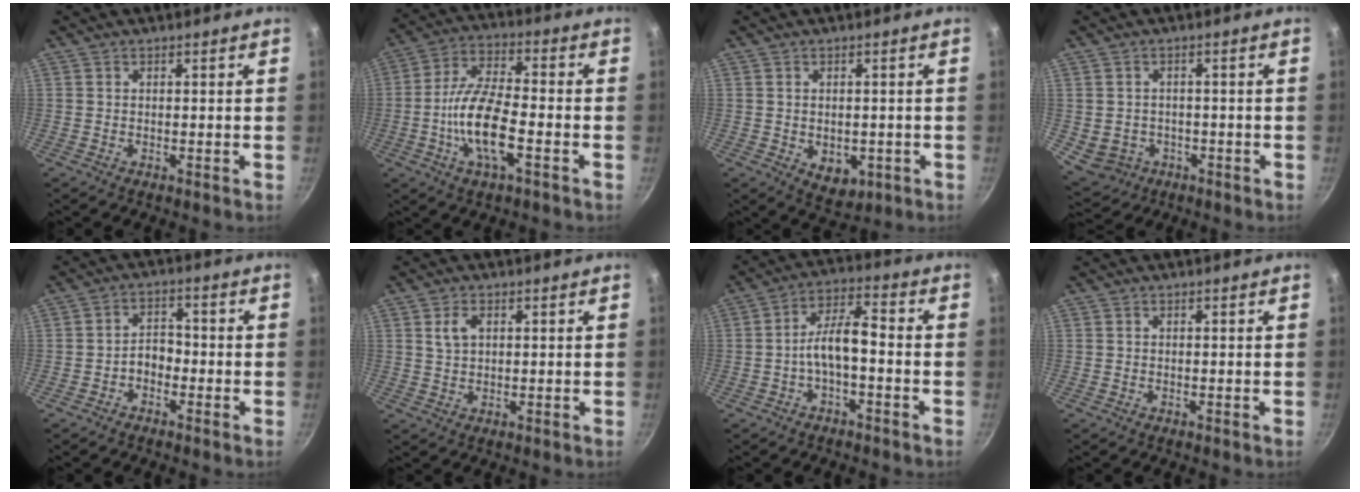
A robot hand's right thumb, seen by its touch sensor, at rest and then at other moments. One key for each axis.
{"total": 13.2, "fx": -3.5, "fy": 4.9, "fz": 11.7, "tx": -0.231, "ty": 0.024, "tz": -0.070}
{"total": 5.4, "fx": -1.3, "fy": 3.7, "fz": 3.7, "tx": -0.035, "ty": 0.000, "tz": -0.003}
{"total": 6.3, "fx": -1.7, "fy": 5.8, "fz": 1.8, "tx": -0.032, "ty": 0.012, "tz": -0.014}
{"total": 4.1, "fx": -1.7, "fy": 2.8, "fz": 2.4, "tx": -0.021, "ty": 0.024, "tz": -0.040}
{"total": 3.2, "fx": 1.1, "fy": 2.0, "fz": 2.3, "tx": -0.040, "ty": -0.001, "tz": 0.024}
{"total": 7.5, "fx": -1.7, "fy": 3.1, "fz": 6.6, "tx": -0.119, "ty": 0.041, "tz": -0.038}
{"total": 0.0}